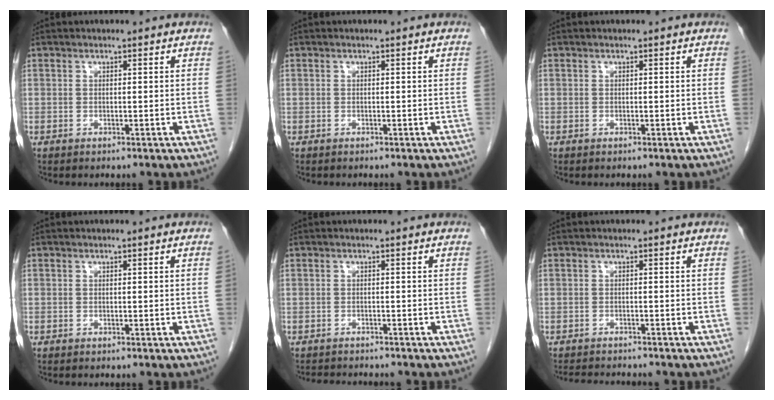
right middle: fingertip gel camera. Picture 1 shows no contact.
{"total": 0.0}
{"total": 0.0}
{"total": 0.0}
{"total": 4.4, "force": [-4.2, 0.6, 1.1], "torque": [-0.014, -0.010, -0.061]}
{"total": 5.8, "force": [-5.5, 0.6, 1.6], "torque": [-0.023, -0.011, -0.082]}